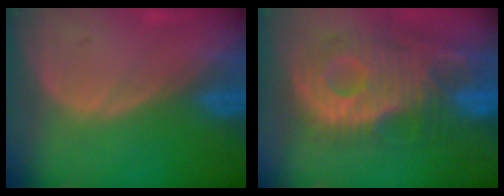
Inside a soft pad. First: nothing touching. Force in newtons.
{"total": 11.8, "press": 10.6, "slide": 5.2}